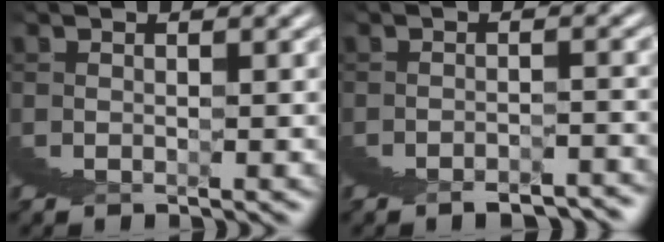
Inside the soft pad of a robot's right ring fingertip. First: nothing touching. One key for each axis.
{"total": 2.0, "fx": -1.9, "fy": -0.5, "fz": -0.4, "tx": 0.030, "ty": 0.004, "tz": -0.035}